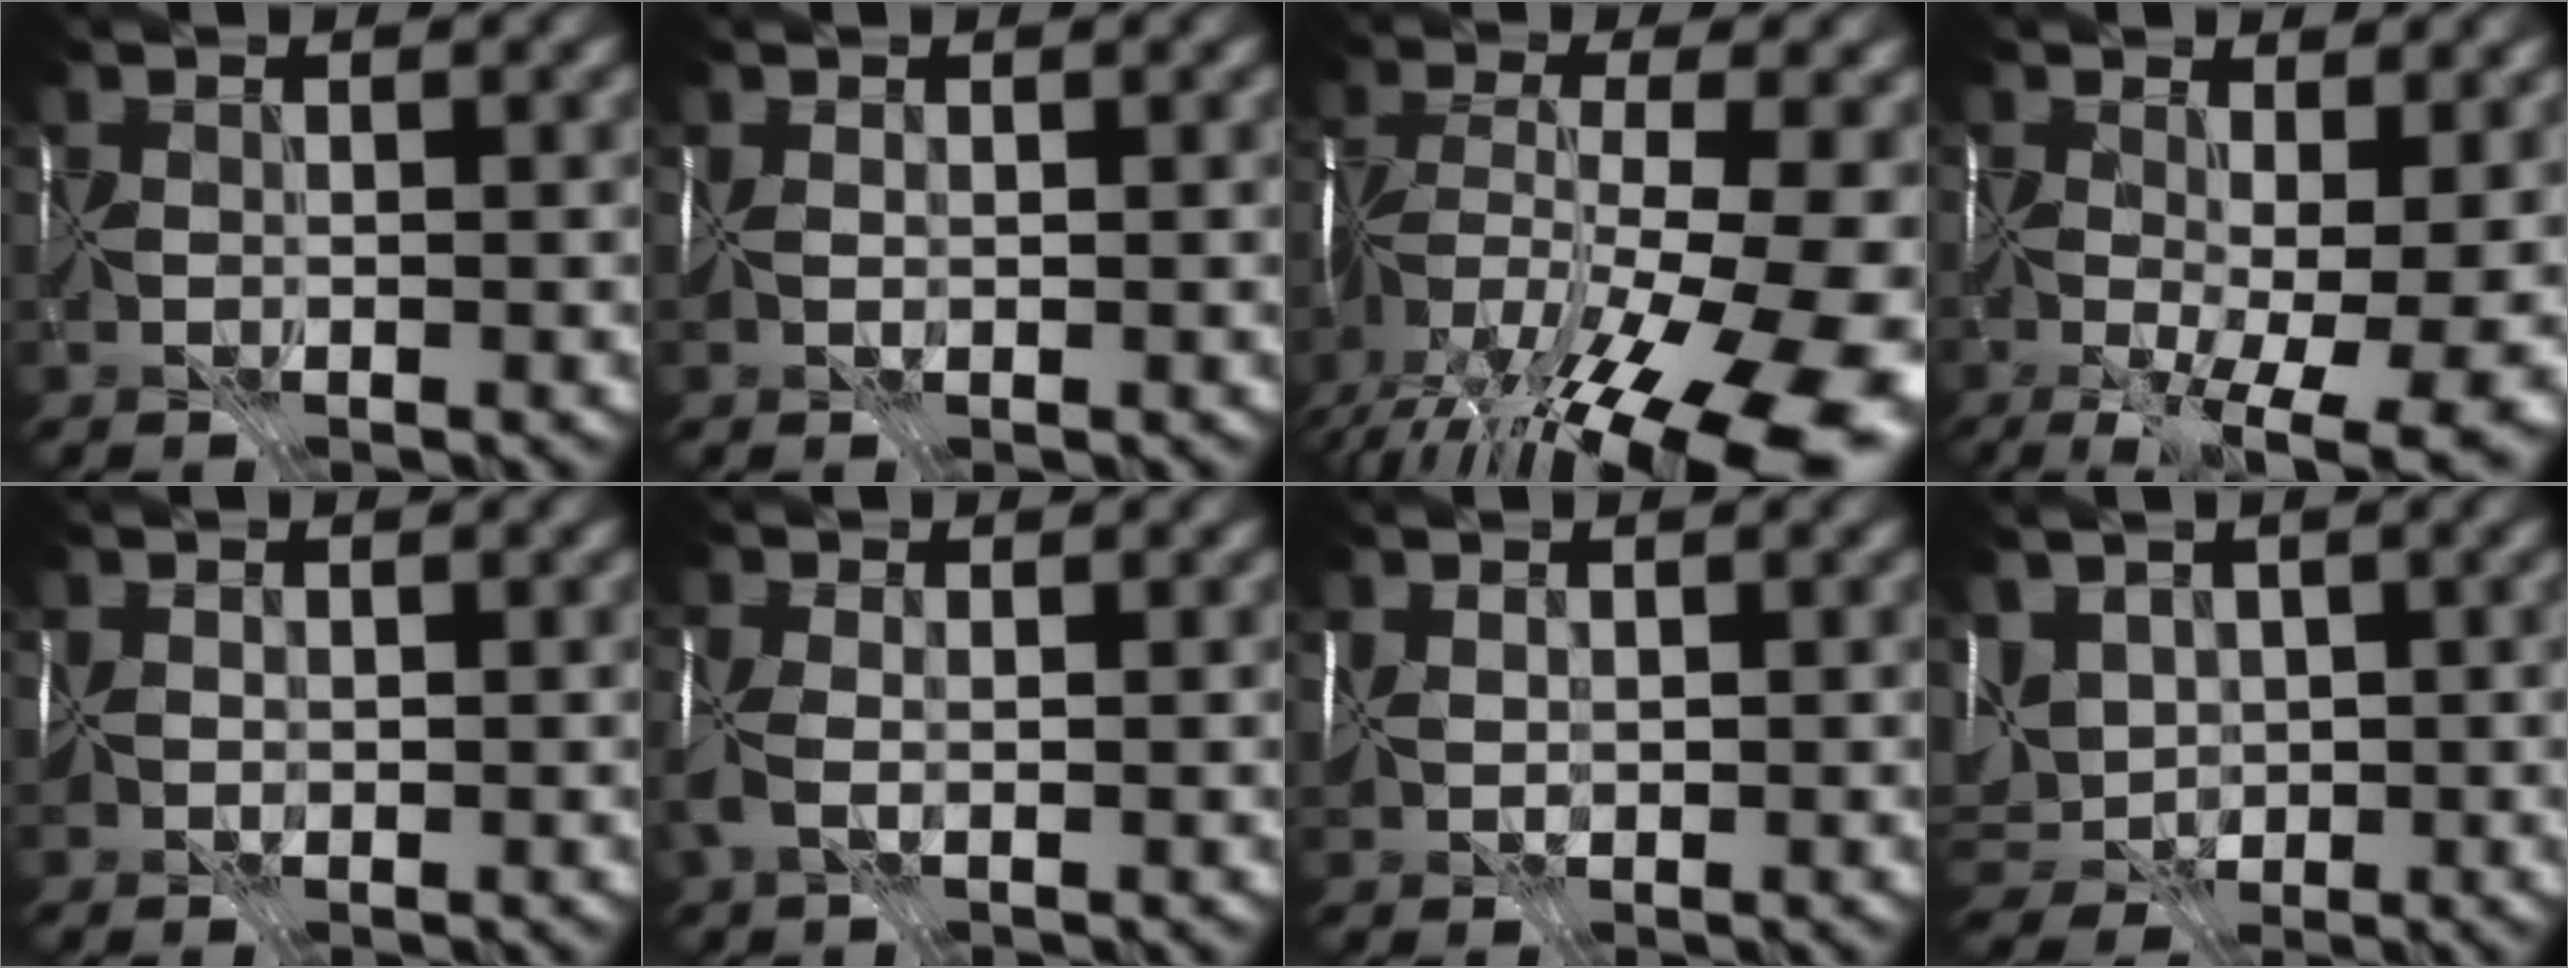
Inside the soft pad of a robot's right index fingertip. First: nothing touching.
{"total": 1.2, "force": [0.1, 0.7, 1.0], "torque": [-0.023, 0.001, -0.001]}
{"total": 17.8, "force": [-7.8, 6.7, 14.6], "torque": [-0.257, -0.028, -0.107]}
{"total": 14.3, "force": [-3.1, 6.6, 12.3], "torque": [-0.182, -0.031, -0.014]}
{"total": 0.9, "force": [0.2, 0.8, 0.4], "torque": [-0.008, 0.005, 0.000]}
{"total": 3.3, "force": [-0.3, 1.9, 2.6], "torque": [-0.074, 0.005, -0.014]}
{"total": 2.0, "force": [0.7, 1.4, 1.2], "torque": [-0.029, 0.008, 0.013]}
{"total": 5.6, "force": [1.3, 4.4, 3.2], "torque": [-0.076, 0.011, 0.027]}